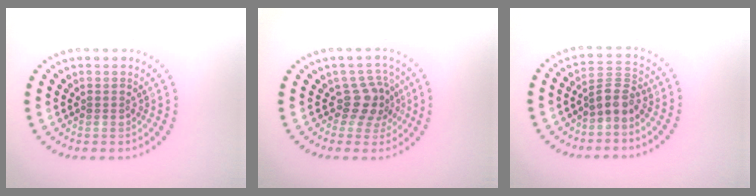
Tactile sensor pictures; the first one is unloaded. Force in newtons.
{"total": 2.9, "press": 2.1, "slide": 1.9}
{"total": 2.8, "press": 2.2, "slide": 1.6}